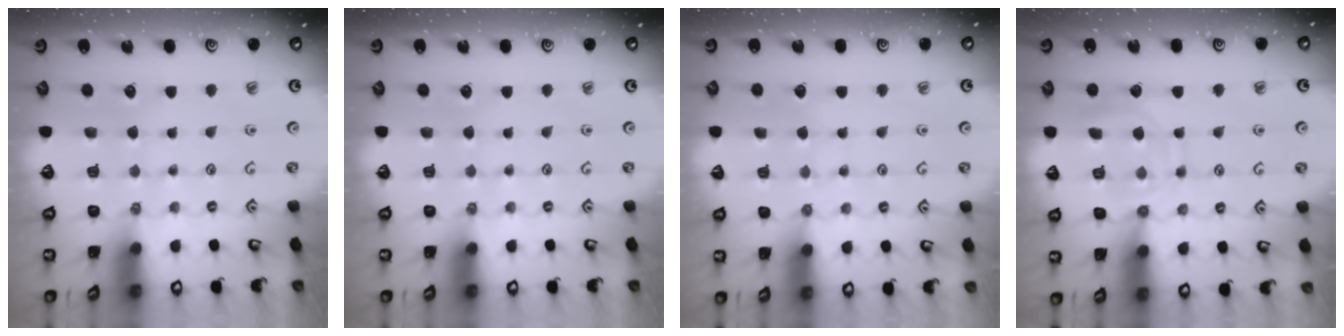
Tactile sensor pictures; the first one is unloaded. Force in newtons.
{"total": 0.0}
{"total": 4.4, "press": 4.4, "slide": 0.4}
{"total": 11.8, "press": 11.7, "slide": 1.0}